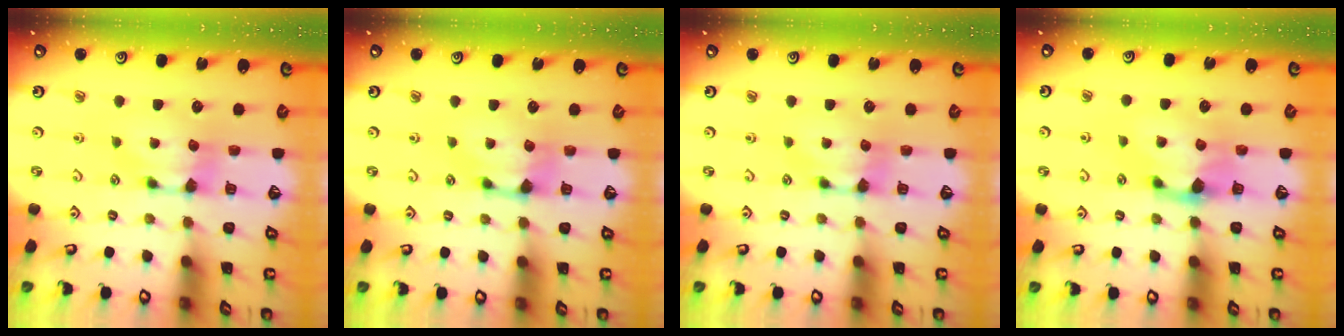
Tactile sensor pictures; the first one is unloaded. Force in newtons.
{"total": 1.0, "press": 0.4, "slide": 1.0}
{"total": 0.0}
{"total": 1.4, "press": 0.9, "slide": 1.0}